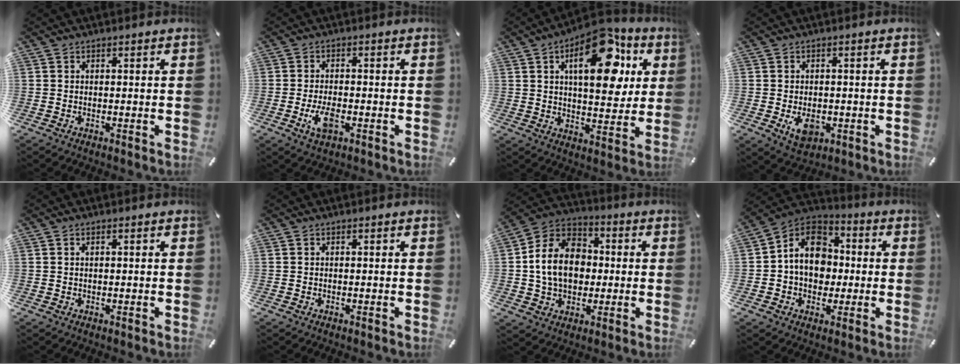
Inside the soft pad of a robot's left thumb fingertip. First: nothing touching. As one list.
[{"total": 5.4, "force": [-1.9, 2.6, 4.4], "torque": [-0.098, 0.002, -0.035]}, {"total": 19.6, "force": [8.1, 9.8, 14.8], "torque": [-0.204, -0.026, 0.129]}, {"total": 5.9, "force": [-1.2, 4.1, 4.0], "torque": [-0.062, -0.006, -0.025]}, {"total": 0.9, "force": [0.3, 0.3, 0.7], "torque": [-0.014, 0.002, 0.004]}, {"total": 0.0}, {"total": 13.9, "force": [-0.6, 11.3, 8.1], "torque": [-0.182, 0.023, -0.015]}, {"total": 12.8, "force": [-0.4, 10.7, 7.0], "torque": [-0.133, 0.018, -0.007]}]